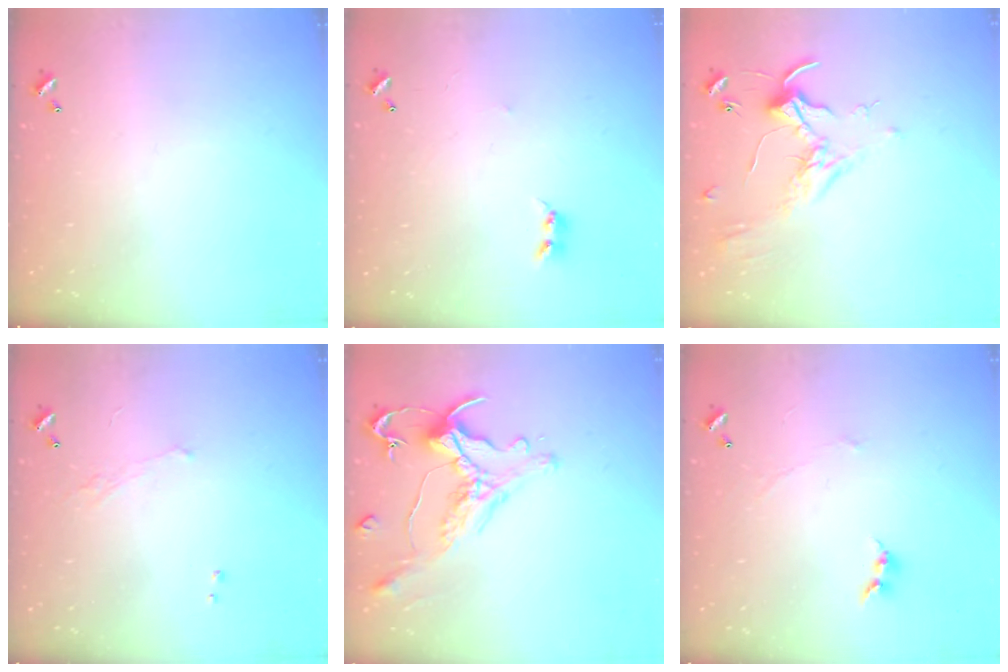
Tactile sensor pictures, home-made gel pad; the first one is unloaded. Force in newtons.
{"total": 2.2, "press": 2.2, "slide": 0.4}
{"total": 1.7, "press": 1.6, "slide": 0.5}
{"total": 0.7, "press": 0.0, "slide": 0.7}
{"total": 0.7, "press": 0.1, "slide": 0.7}
{"total": 0.7, "press": 0.4, "slide": 0.6}